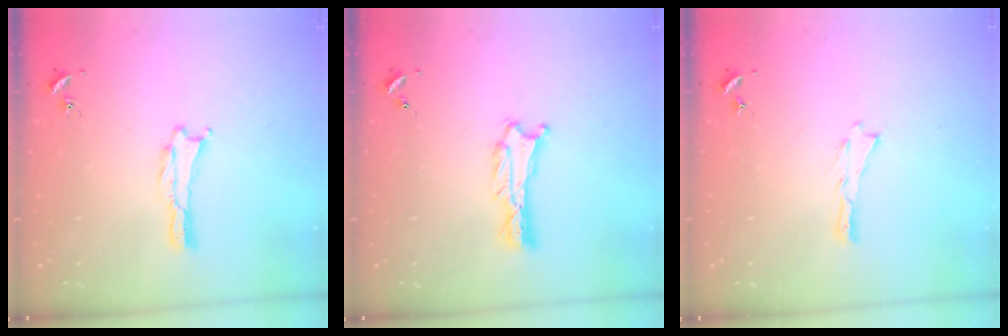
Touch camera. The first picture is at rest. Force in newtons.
{"total": 0.7, "press": 0.7, "slide": 0.1}
{"total": 0.0}